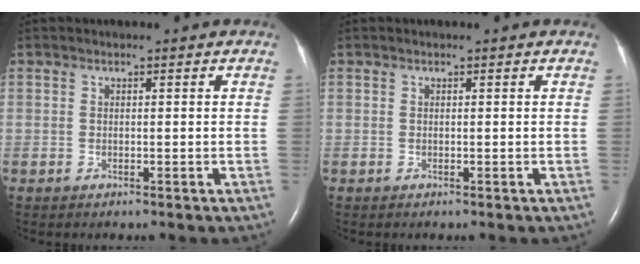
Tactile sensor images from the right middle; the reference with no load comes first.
{"total": 0.0}